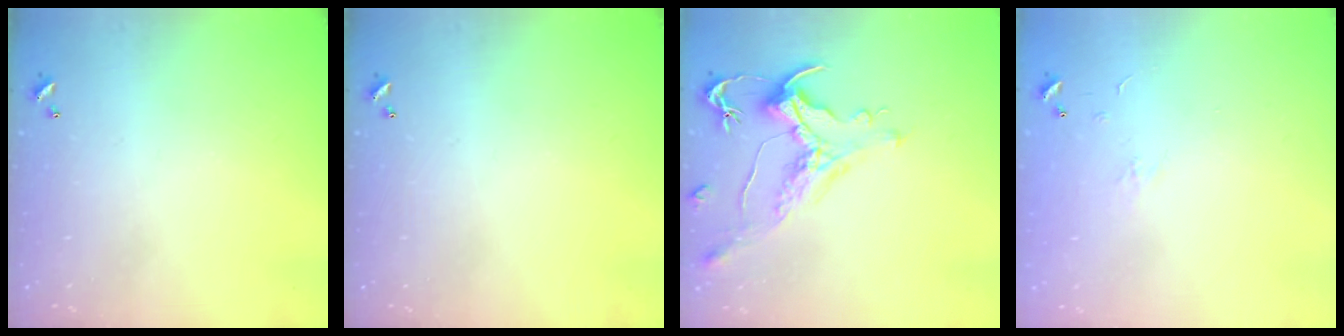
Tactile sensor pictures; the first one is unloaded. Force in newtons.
{"total": 0.0}
{"total": 1.7, "press": 1.1, "slide": 1.3}
{"total": 4.7, "press": 4.6, "slide": 0.7}